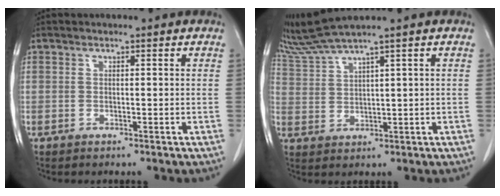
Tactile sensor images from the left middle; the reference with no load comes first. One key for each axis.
{"total": 4.6, "fx": 4.1, "fy": -1.6, "fz": 1.4, "tx": -0.045, "ty": -0.002, "tz": 0.096}